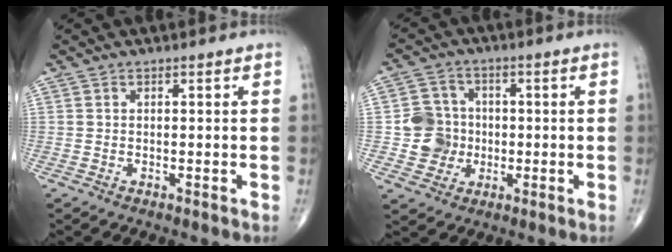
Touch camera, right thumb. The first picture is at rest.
{"total": 7.5, "force": [-0.8, 7.2, 2.0], "torque": [-0.004, 0.012, -0.016]}